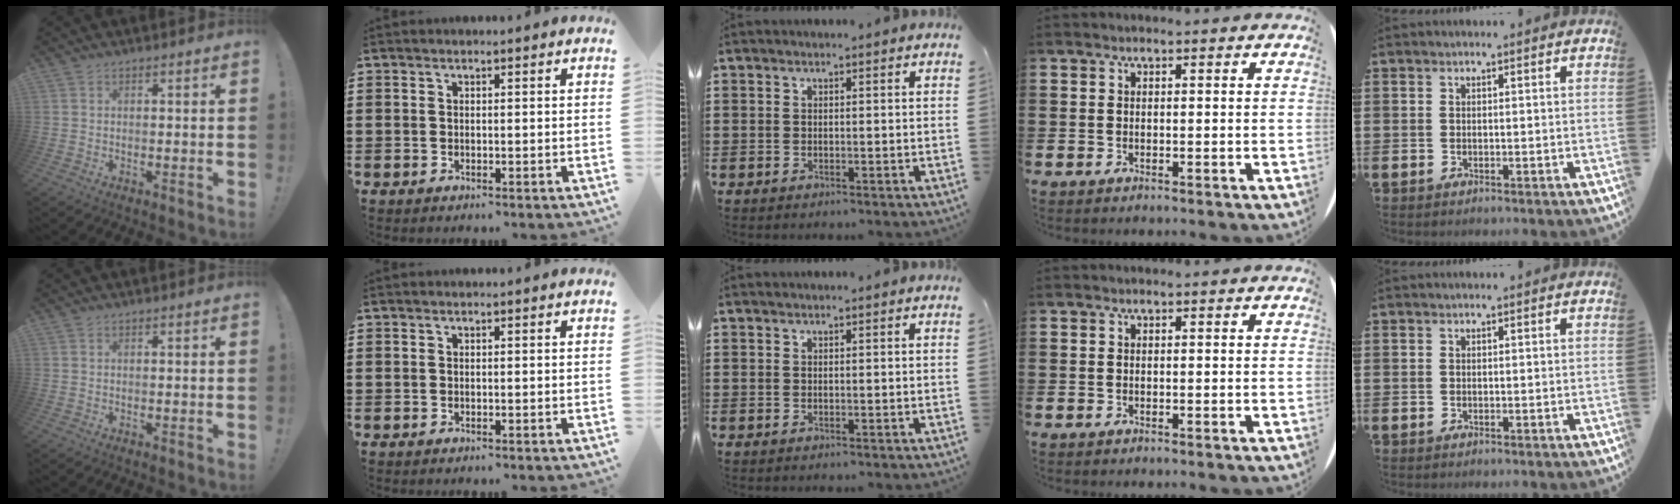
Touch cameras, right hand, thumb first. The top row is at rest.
{}